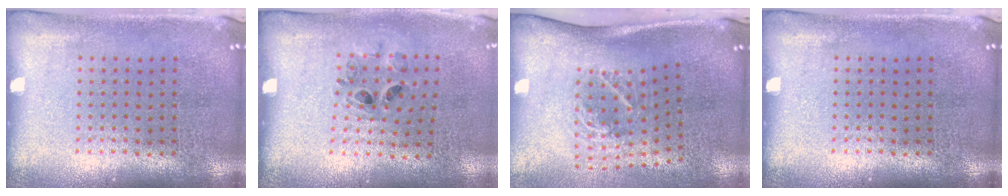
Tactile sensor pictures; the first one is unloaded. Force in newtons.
{"total": 0.8, "press": 0.8, "slide": 0.3}
{"total": 2.0, "press": 1.3, "slide": 1.5}
{"total": 0.0}